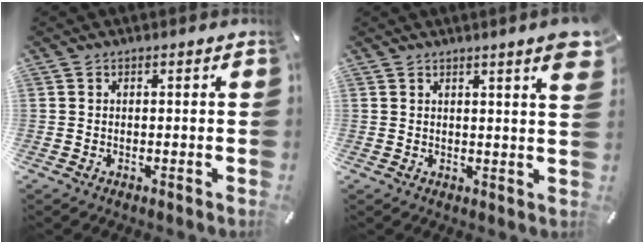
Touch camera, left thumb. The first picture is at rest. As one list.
[{"total": 5.7, "force": [3.1, 0.4, 4.7], "torque": [-0.070, -0.015, 0.049]}]